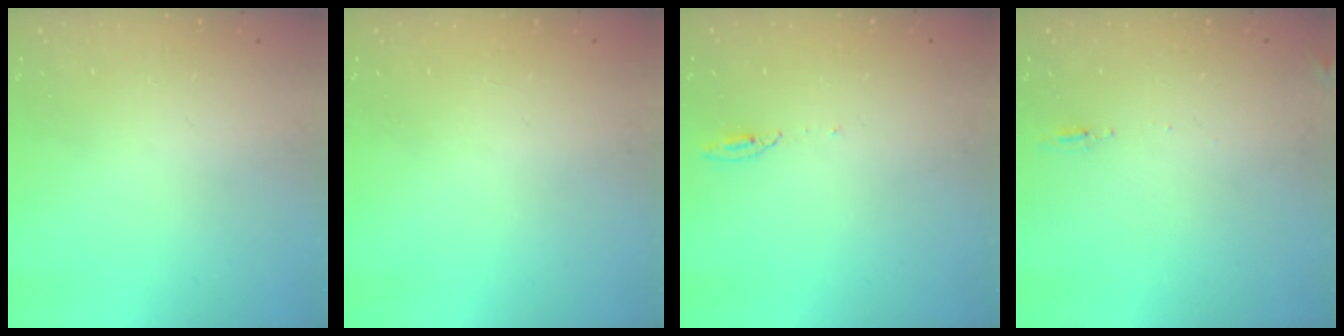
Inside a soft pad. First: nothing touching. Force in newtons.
{"total": 1.0, "press": 0.0, "slide": 1.0}
{"total": 4.1, "press": 4.0, "slide": 0.7}
{"total": 5.0, "press": 4.7, "slide": 1.7}